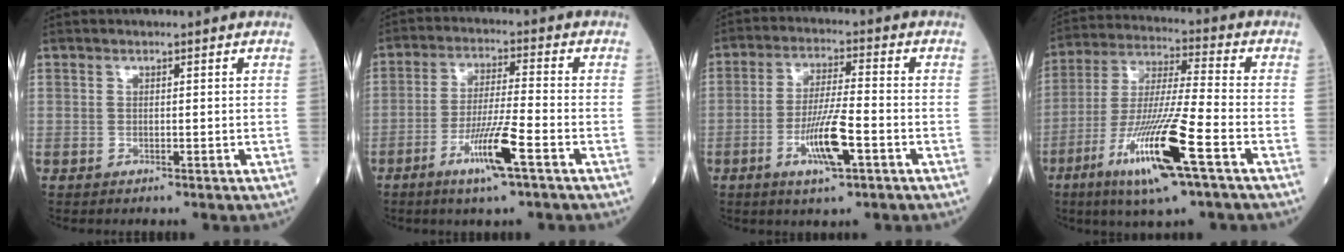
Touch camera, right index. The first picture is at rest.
{"total": 9.3, "force": [-4.7, 0.3, 8.0], "torque": [-0.157, -0.010, -0.086]}
{"total": 9.1, "force": [-3.6, 1.5, 8.2], "torque": [-0.160, -0.005, -0.062]}
{"total": 17.6, "force": [-8.3, 1.0, 15.5], "torque": [-0.332, -0.035, -0.154]}